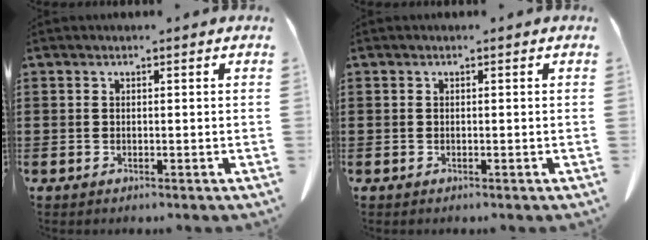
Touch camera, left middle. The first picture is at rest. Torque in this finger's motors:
{"motor_torque": [-1.04, -1.10, 0.00, -0.01]}